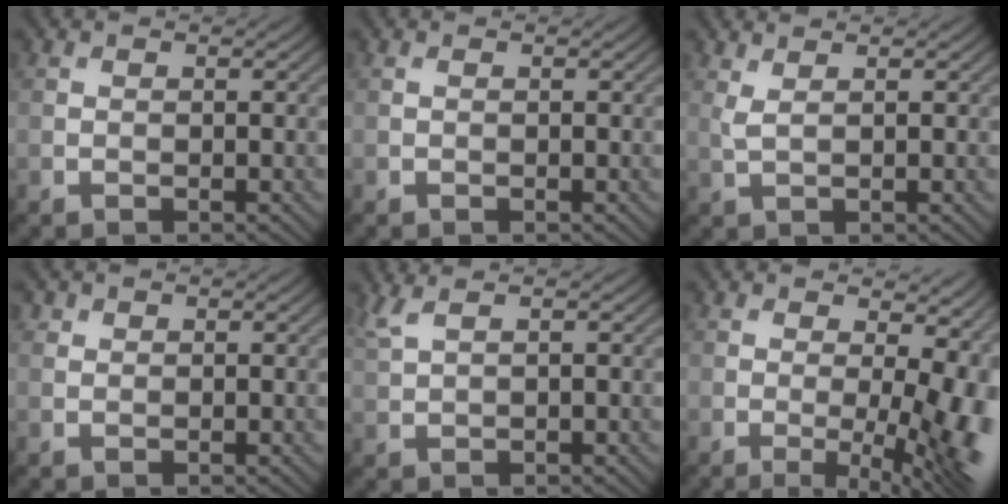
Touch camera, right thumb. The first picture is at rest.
{"total": 0.0}
{"total": 1.7, "force": [1.1, 0.4, 1.2], "torque": [-0.029, -0.001, 0.024]}
{"total": 0.7, "force": [0.5, 0.5, 0.0], "torque": [0.007, -0.001, 0.008]}
{"total": 2.5, "force": [1.6, 0.5, 1.8], "torque": [-0.043, 0.010, 0.041]}
{"total": 12.8, "force": [-0.7, 5.2, 11.7], "torque": [-0.110, 0.001, -0.005]}